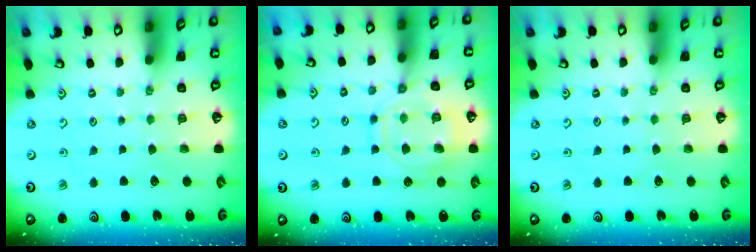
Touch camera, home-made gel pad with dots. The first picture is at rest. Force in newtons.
{"total": 11.5, "press": 11.5, "slide": 1.1}
{"total": 0.0}